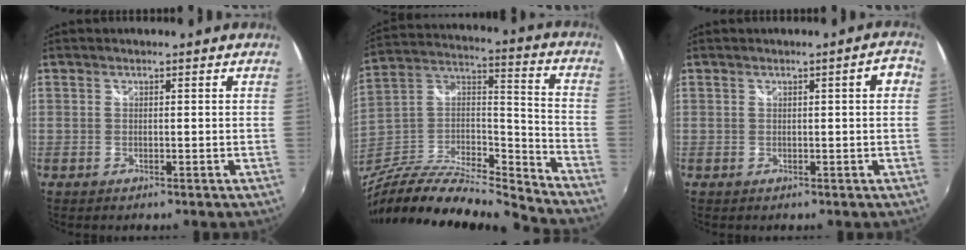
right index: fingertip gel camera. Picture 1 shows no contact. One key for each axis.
{"total": 21.7, "fx": -19.1, "fy": 2.7, "fz": 9.9, "tx": -0.189, "ty": -0.001, "tz": -0.348}
{"total": 3.1, "fx": 0.7, "fy": 0.3, "fz": 3.0, "tx": -0.039, "ty": 0.009, "tz": 0.011}